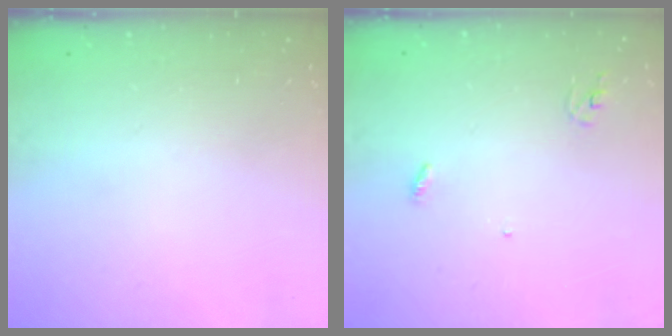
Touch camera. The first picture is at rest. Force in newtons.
{"total": 2.9, "press": 2.9, "slide": 0.2}